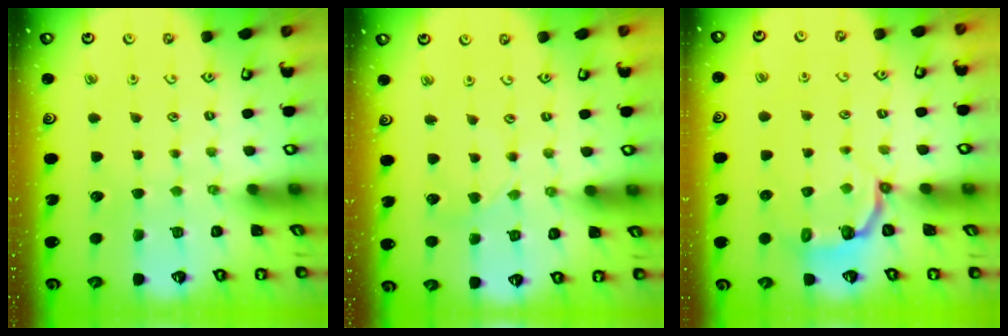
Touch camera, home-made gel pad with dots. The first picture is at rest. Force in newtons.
{"total": 3.2, "press": 3.2, "slide": 0.4}
{"total": 3.3, "press": 1.9, "slide": 2.7}